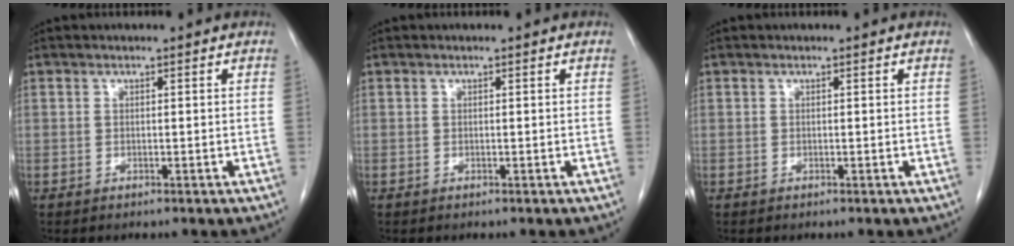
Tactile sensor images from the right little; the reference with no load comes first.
{"total": 0.0}
{"total": 0.0}